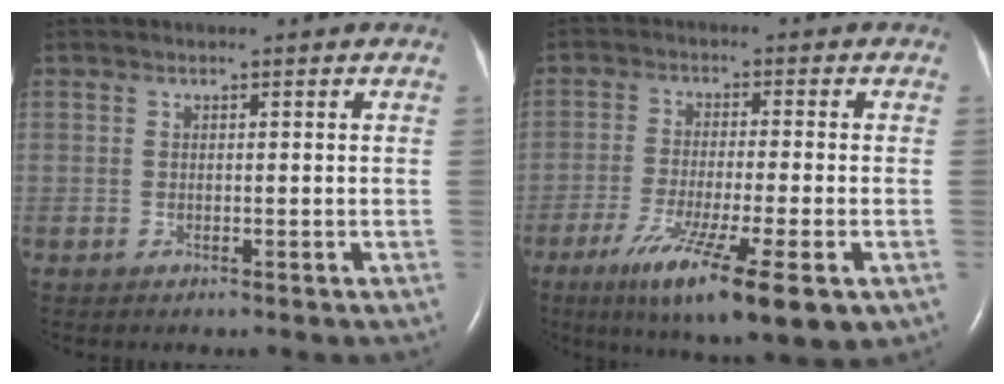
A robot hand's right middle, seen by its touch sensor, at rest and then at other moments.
{"total": 14.1, "force": [-7.3, 1.7, 12.0], "torque": [-0.183, -0.038, -0.114]}